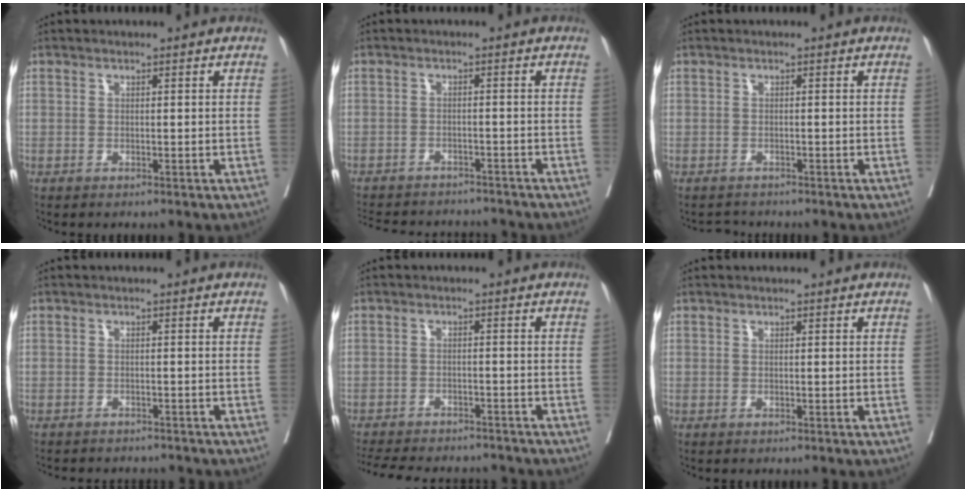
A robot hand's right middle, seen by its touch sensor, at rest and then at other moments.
{"total": 13.6, "force": [-12.6, 3.7, 3.9], "torque": [-0.087, 0.003, -0.165]}
{"total": 1.4, "force": [-1.3, 0.5, -0.4], "torque": [0.005, -0.005, -0.022]}
{"total": 6.8, "force": [-6.4, 1.6, 1.6], "torque": [-0.017, -0.005, -0.081]}
{"total": 14.8, "force": [-13.4, 3.7, 5.1], "torque": [-0.117, -0.009, -0.183]}
{"total": 0.0}